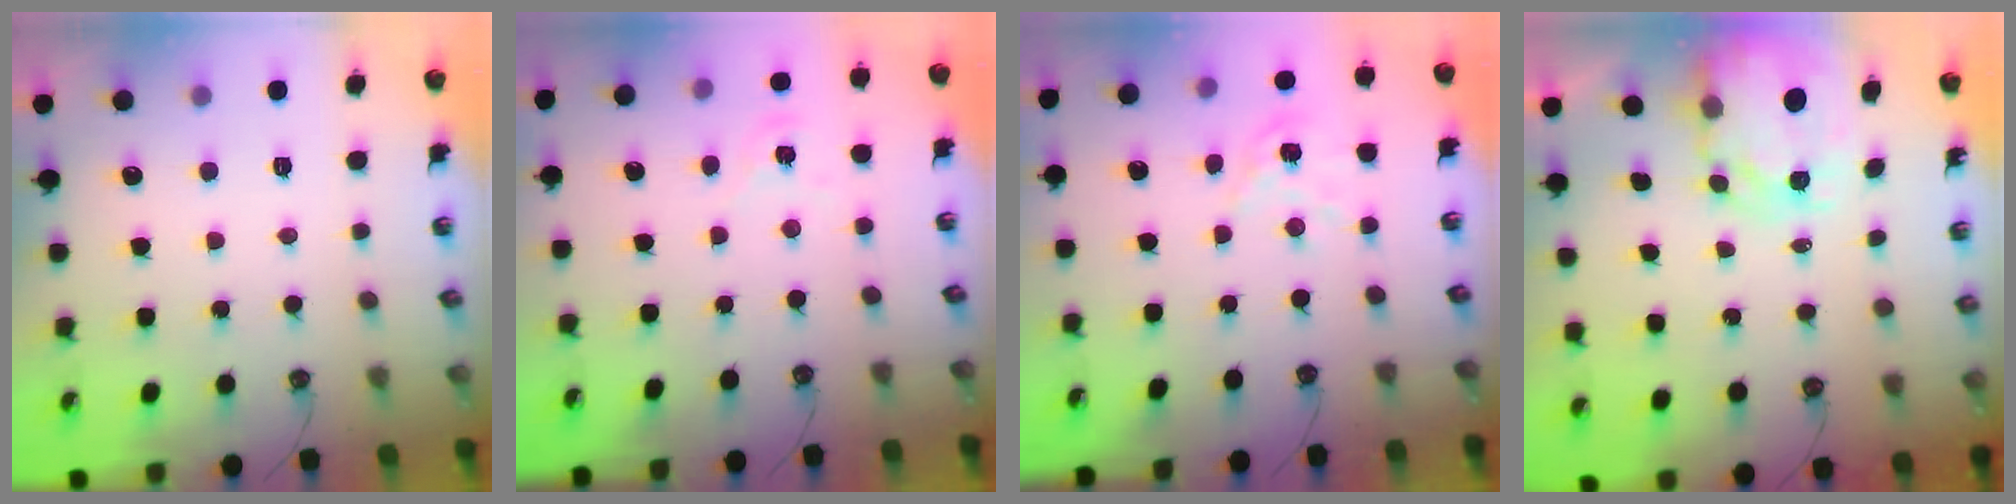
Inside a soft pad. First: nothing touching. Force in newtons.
{"total": 1.8, "press": 1.8, "slide": 0.3}
{"total": 3.8, "press": 3.8, "slide": 0.4}
{"total": 5.6, "press": 5.6, "slide": 0.5}